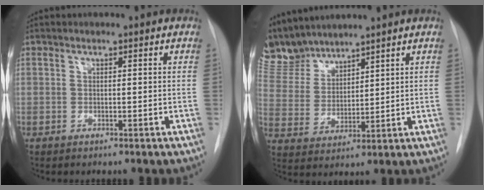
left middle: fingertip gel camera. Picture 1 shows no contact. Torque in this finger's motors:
{"motor_torque": [1.07, -1.07, 0.15, -0.06]}